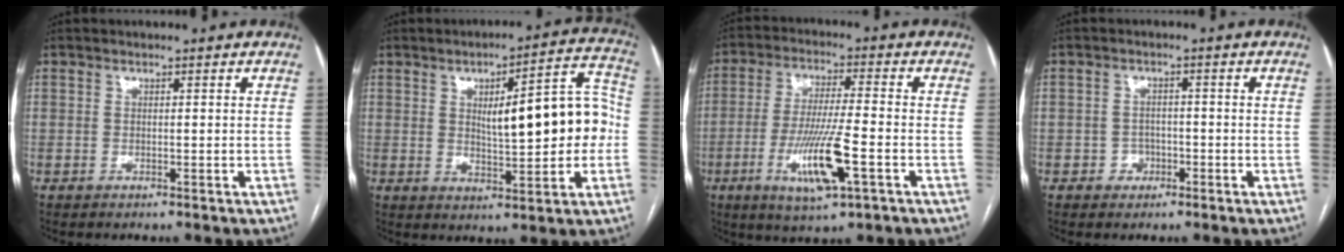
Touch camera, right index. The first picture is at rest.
{"total": 13.8, "force": [0.4, 3.6, 13.3], "torque": [-0.174, 0.033, 0.013]}
{"total": 11.4, "force": [-4.0, 0.9, 10.6], "torque": [-0.206, -0.016, -0.071]}
{"total": 2.5, "force": [-1.1, 2.1, 0.5], "torque": [0.001, 0.010, -0.019]}